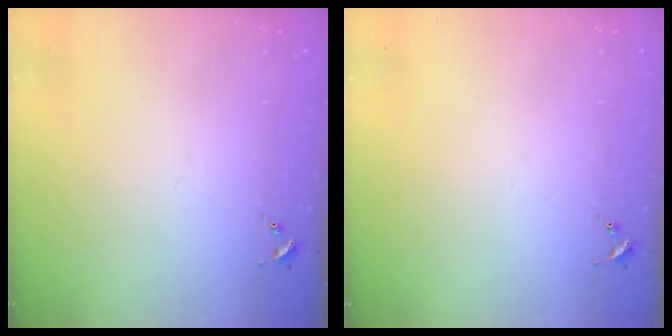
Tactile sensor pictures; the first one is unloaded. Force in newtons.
{"total": 0.0}